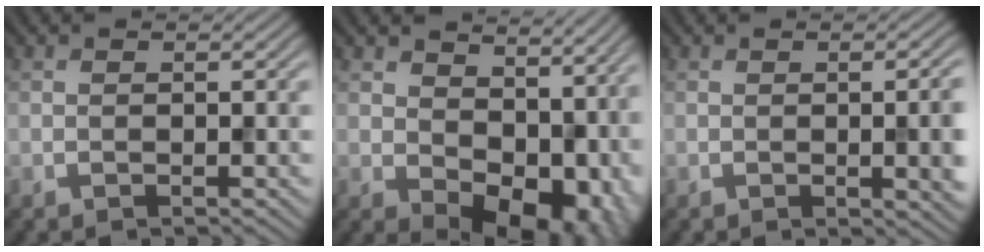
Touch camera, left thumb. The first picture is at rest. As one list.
[{"total": 10.8, "force": [2.3, 7.4, 7.5], "torque": [-0.103, -0.028, 0.052]}, {"total": 5.4, "force": [-0.5, 1.6, 5.1], "torque": [-0.065, -0.006, 0.002]}]